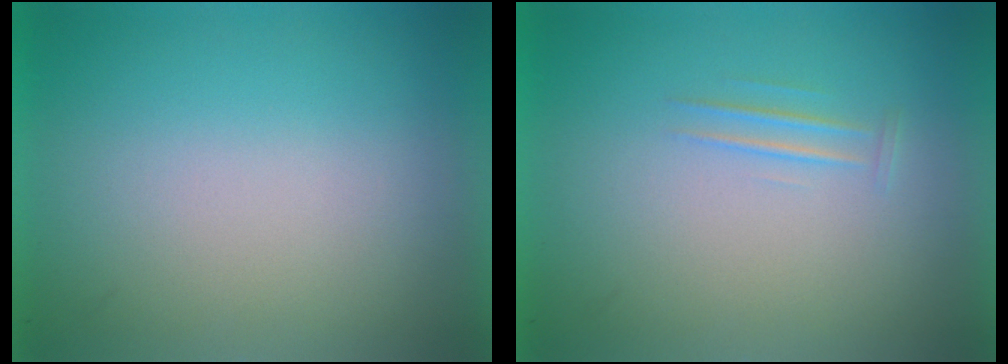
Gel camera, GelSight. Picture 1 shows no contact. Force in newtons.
{"total": 1.1}